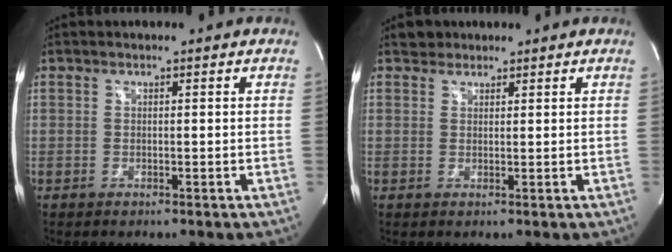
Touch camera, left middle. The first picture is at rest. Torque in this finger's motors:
{"motor_torque": [0.04, 0.00, -0.03, -0.01]}